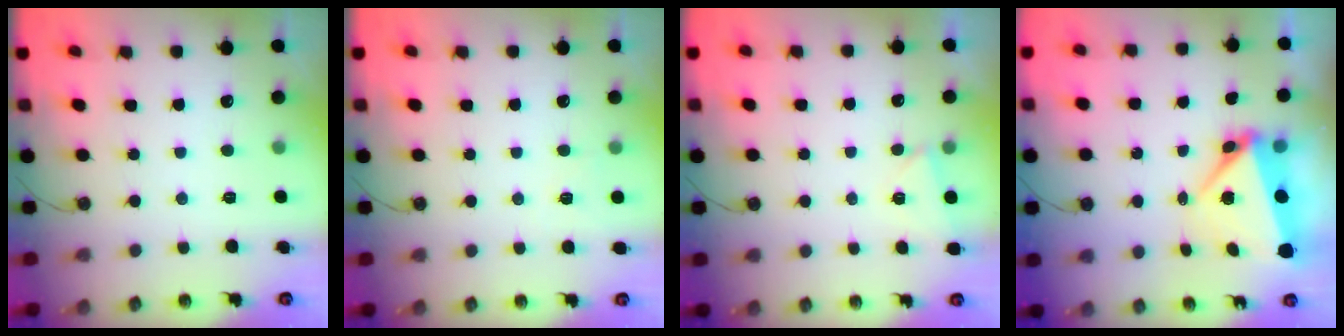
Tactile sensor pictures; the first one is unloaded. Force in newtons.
{"total": 3.6, "press": 3.3, "slide": 1.4}
{"total": 3.9, "press": 2.9, "slide": 2.6}
{"total": 6.5, "press": 6.4, "slide": 1.1}